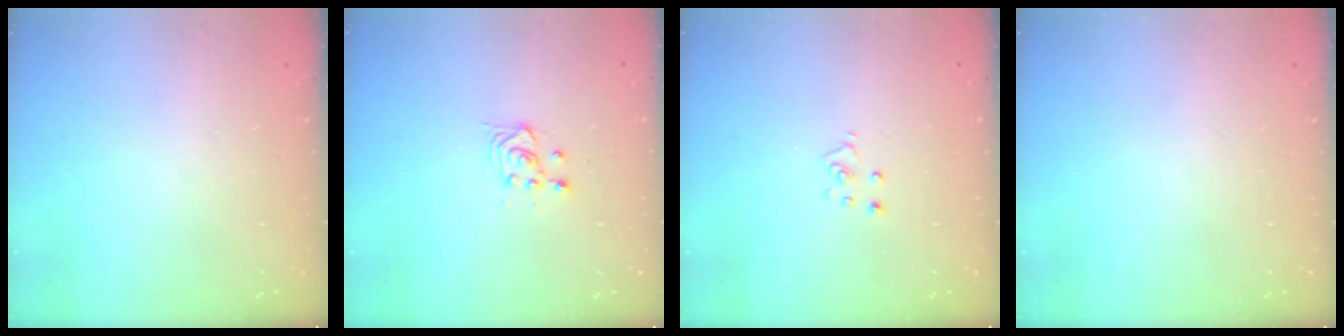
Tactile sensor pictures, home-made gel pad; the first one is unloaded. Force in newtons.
{"total": 3.6, "press": 3.3, "slide": 1.4}
{"total": 3.6, "press": 3.6, "slide": 0.2}
{"total": 0.0}